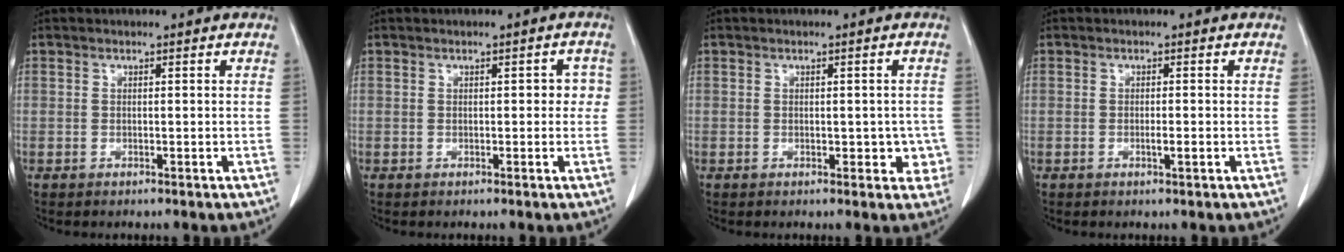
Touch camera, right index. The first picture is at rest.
{"total": 2.2, "force": [0.1, 1.4, 1.8], "torque": [-0.013, 0.021, 0.001]}
{"total": 3.7, "force": [-0.6, 2.3, 2.9], "torque": [-0.017, 0.010, -0.001]}
{"total": 1.2, "force": [-0.4, 0.0, 1.2], "torque": [-0.021, -0.002, -0.005]}